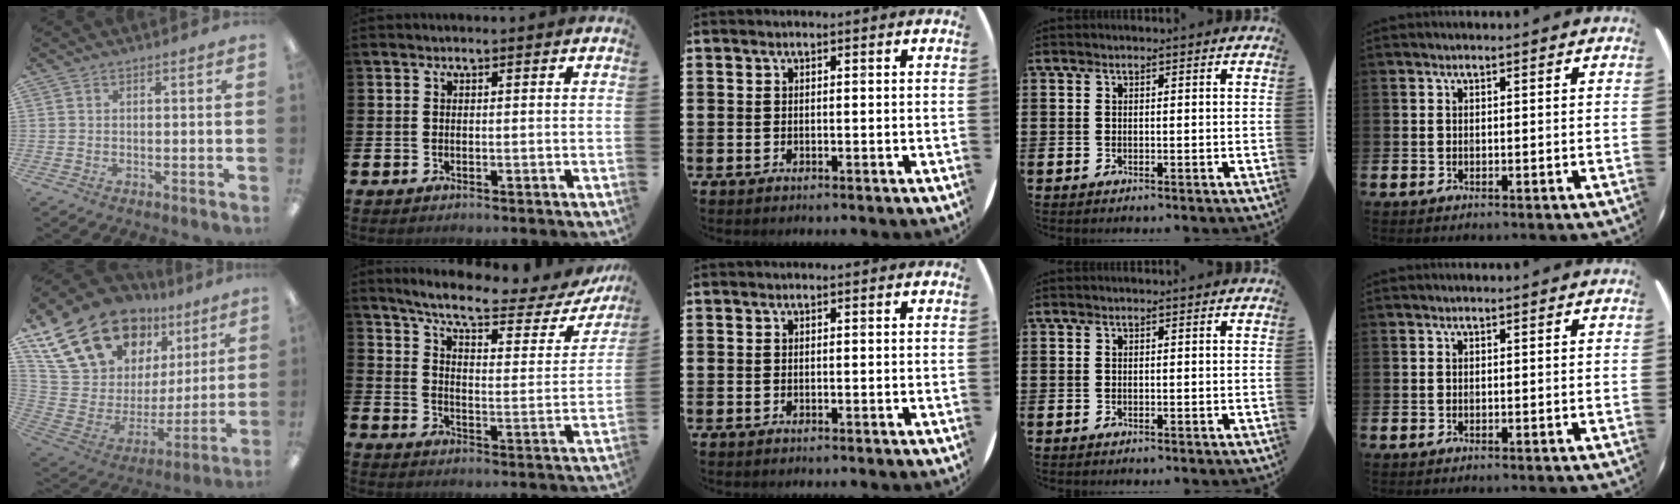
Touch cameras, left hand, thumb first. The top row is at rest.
{"thumb": {"total": 23.8, "force": [16.3, 13.6, 10.8], "torque": [-0.206, -0.093, 0.315]}, "index": {"total": 8.3, "force": [7.1, 1.3, 4.1], "torque": [-0.102, -0.043, 0.114]}}